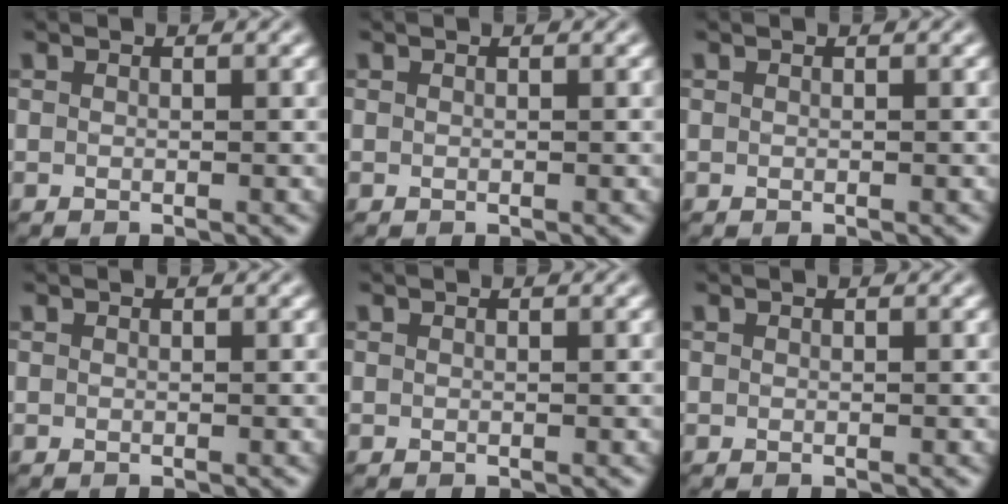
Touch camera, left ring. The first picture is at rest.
{"total": 0.0}
{"total": 0.0}
{"total": 0.0}
{"total": 0.0}
{"total": 0.0}